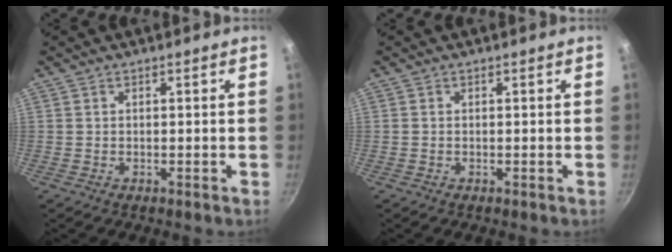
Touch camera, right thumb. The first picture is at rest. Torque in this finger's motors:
{"motor_torque": [0.45, 0.20, -0.31, -0.03, 0.03]}